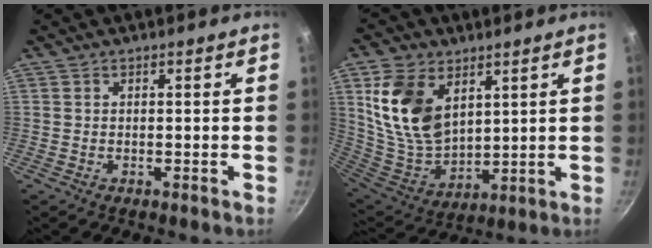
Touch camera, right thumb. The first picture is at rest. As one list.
[{"total": 16.5, "force": [6.4, 10.6, 10.9], "torque": [-0.193, -0.040, 0.139]}]